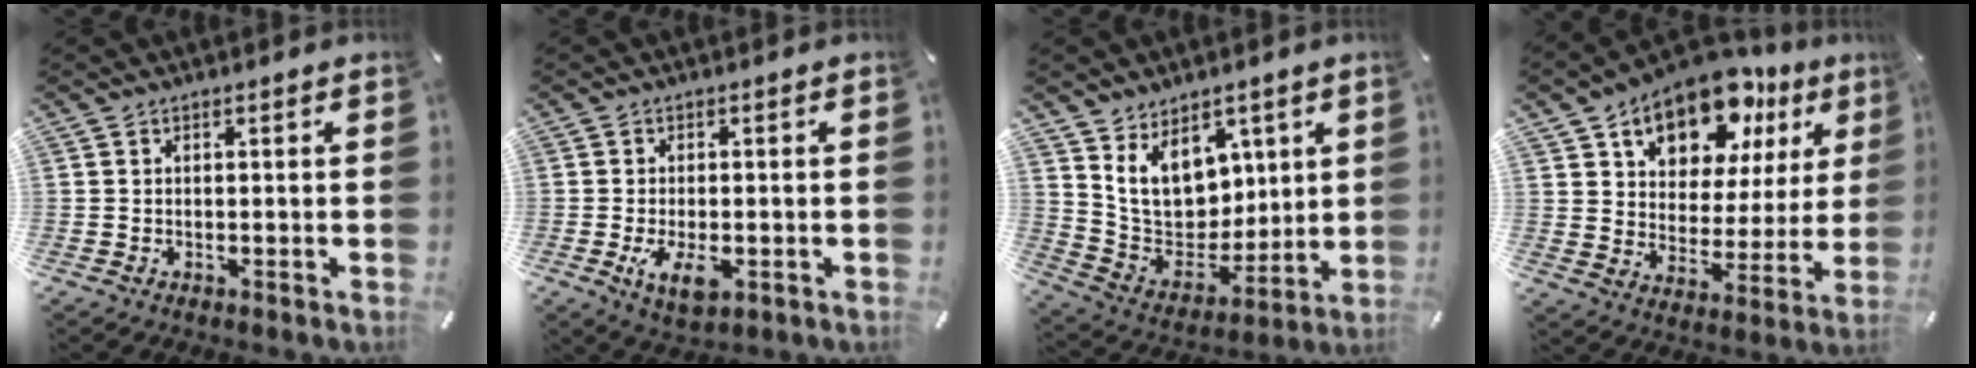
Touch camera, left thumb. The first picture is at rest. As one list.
[{"total": 5.7, "force": [-1.5, 3.0, 4.5], "torque": [-0.098, -0.008, -0.032]}, {"total": 13.4, "force": [6.6, 10.3, 5.5], "torque": [-0.117, -0.045, 0.135]}, {"total": 15.6, "force": [11.2, 8.6, 6.6], "torque": [-0.112, -0.076, 0.195]}]